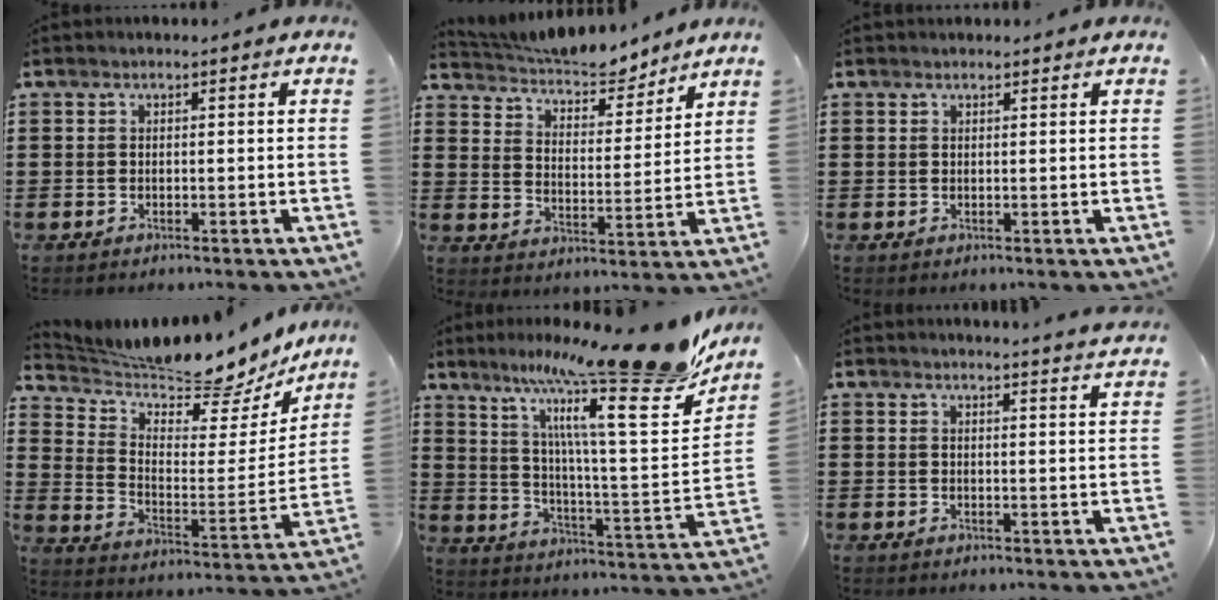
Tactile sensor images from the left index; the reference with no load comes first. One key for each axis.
{"total": 5.5, "fx": 5.3, "fy": 1.2, "fz": 0.8, "tx": -0.044, "ty": -0.032, "tz": 0.090}
{"total": 0.9, "fx": 0.8, "fy": 0.2, "fz": -0.2, "tx": 0.001, "ty": 0.001, "tz": 0.016}
{"total": 6.9, "fx": 6.9, "fy": 0.1, "fz": 0.6, "tx": -0.027, "ty": -0.076, "tz": 0.108}
{"total": 20.6, "fx": 15.3, "fy": 1.9, "fz": 13.6, "tx": -0.242, "ty": -0.101, "tz": 0.238}
{"total": 2.6, "fx": 2.5, "fy": -0.6, "fz": 0.1, "tx": 0.000, "ty": -0.015, "tz": 0.045}